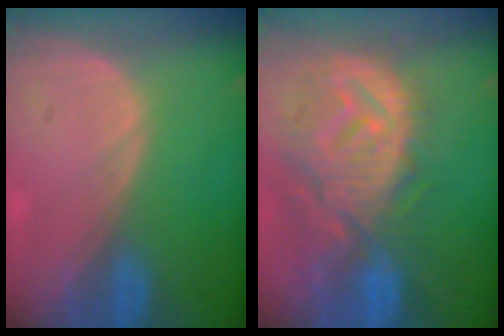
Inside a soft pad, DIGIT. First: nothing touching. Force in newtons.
{"total": 12.4, "press": 11.1, "slide": 5.7}